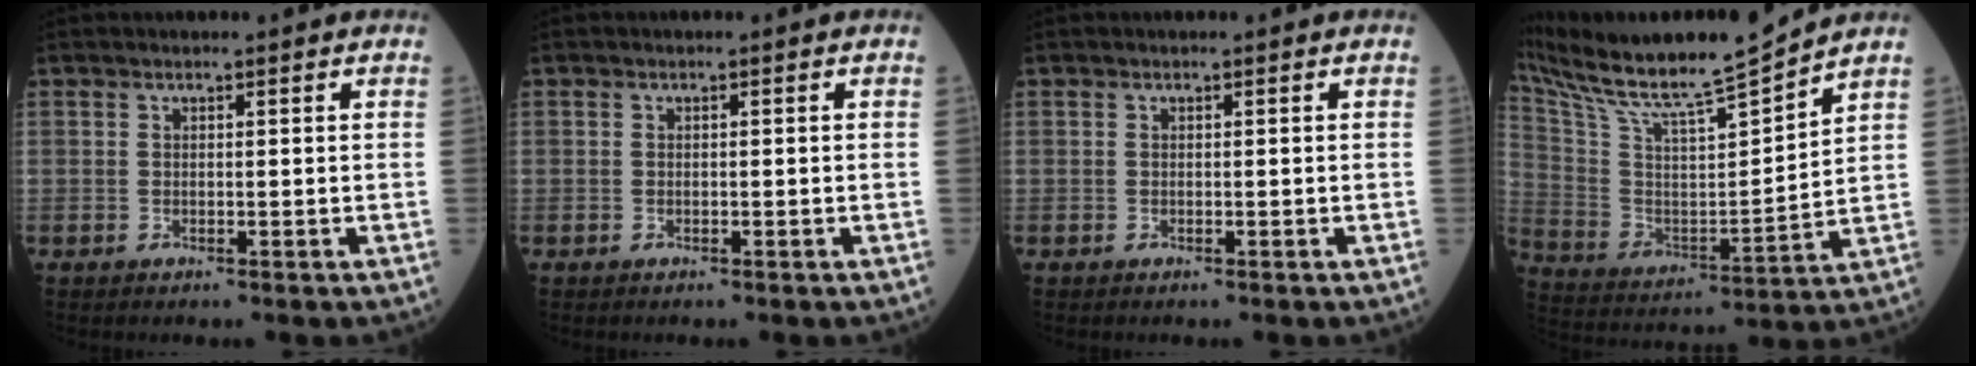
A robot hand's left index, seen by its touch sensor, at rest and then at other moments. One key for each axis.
{"total": 0.0}
{"total": 0.0}
{"total": 19.0, "fx": 17.2, "fy": -0.3, "fz": 7.9, "tx": -0.165, "ty": -0.021, "tz": 0.307}